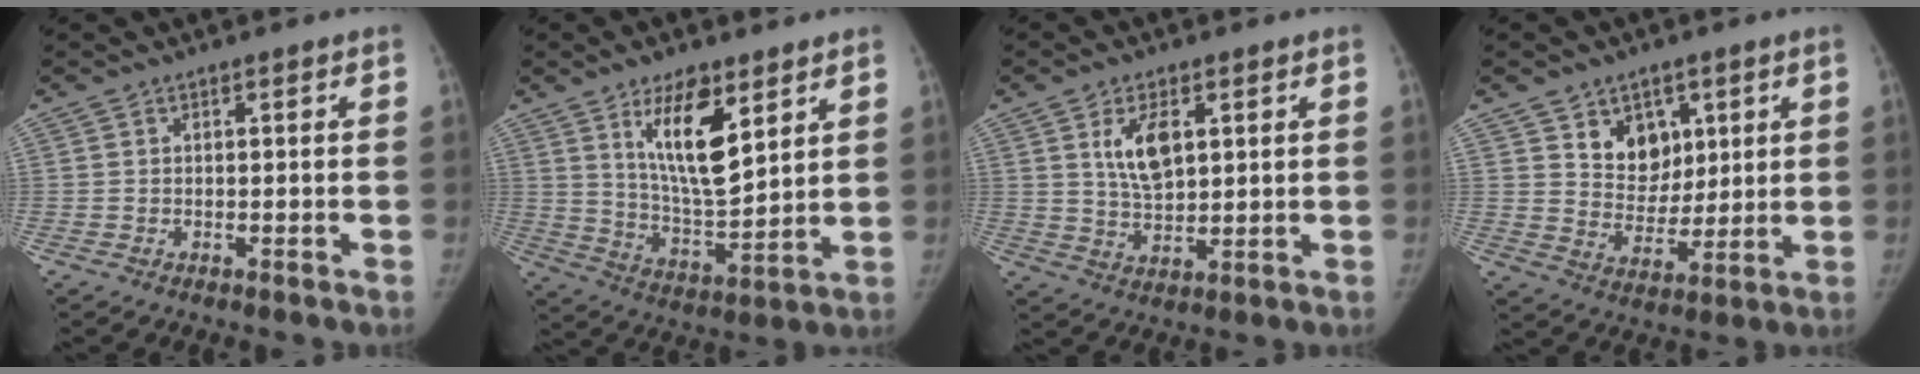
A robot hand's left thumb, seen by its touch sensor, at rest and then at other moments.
{"total": 14.0, "force": [6.8, 5.1, 11.0], "torque": [-0.165, -0.050, 0.130]}
{"total": 7.6, "force": [2.5, 3.8, 6.1], "torque": [-0.100, -0.014, 0.054]}
{"total": 9.3, "force": [4.3, 6.9, 4.4], "torque": [-0.033, -0.029, 0.081]}